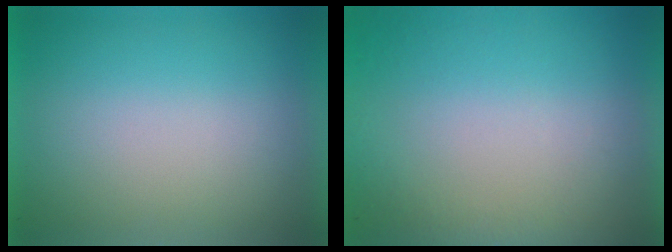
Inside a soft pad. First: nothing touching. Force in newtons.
{"total": 8.2}